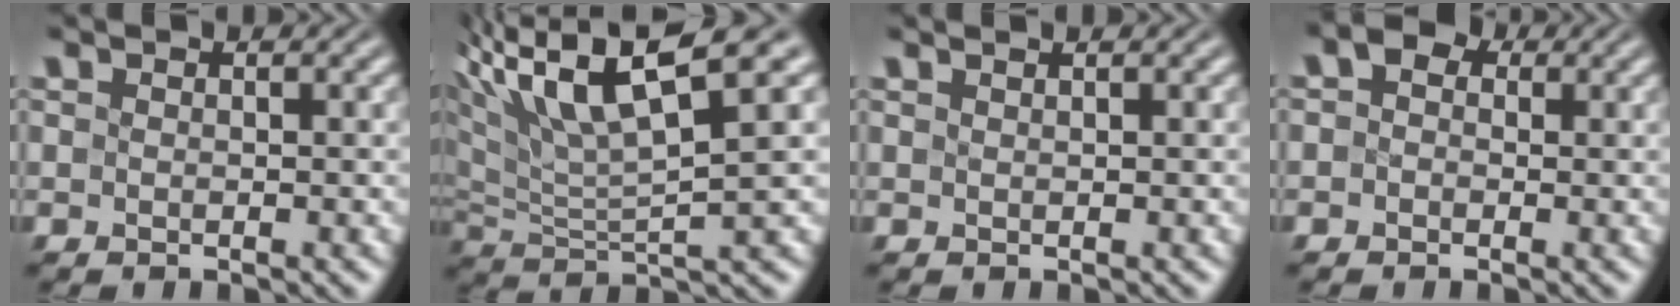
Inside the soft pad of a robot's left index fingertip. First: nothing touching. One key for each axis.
{"total": 9.1, "fx": 5.1, "fy": 1.8, "fz": 7.3, "tx": -0.137, "ty": 0.017, "tz": 0.094}
{"total": 0.8, "fx": 0.6, "fy": 0.1, "fz": 0.5, "tx": -0.007, "ty": -0.001, "tz": 0.003}
{"total": 2.4, "fx": 0.7, "fy": 1.8, "fz": 1.4, "tx": -0.020, "ty": 0.011, "tz": -0.011}